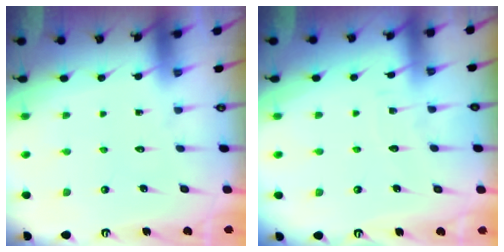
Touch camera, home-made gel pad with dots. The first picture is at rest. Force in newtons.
{"total": 2.1, "press": 2.1, "slide": 0.2}